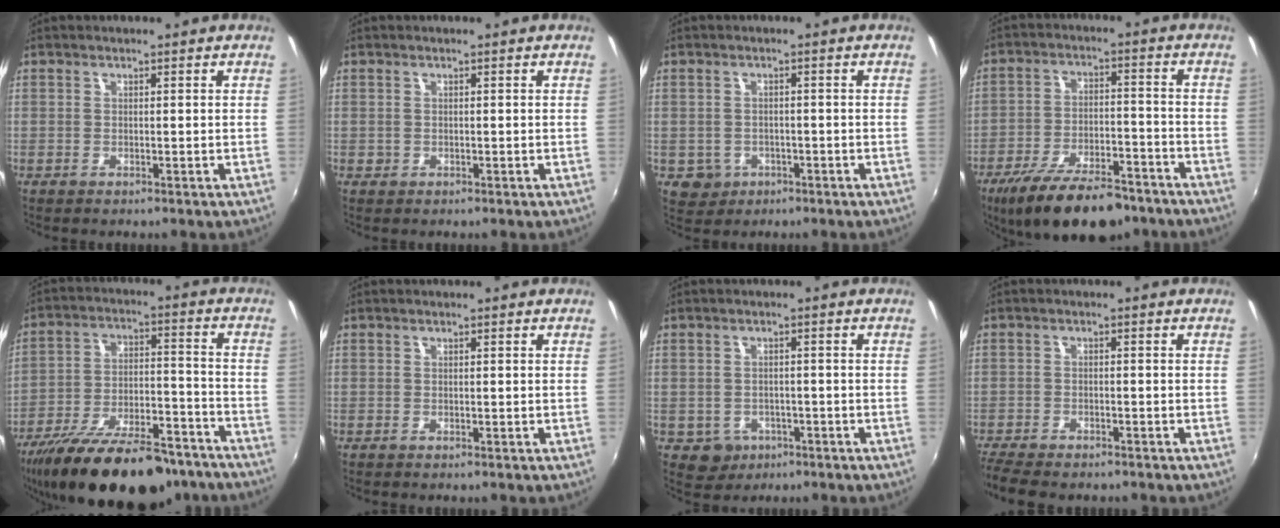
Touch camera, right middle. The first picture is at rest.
{"total": 0.6, "force": [-0.2, 0.6, 0.1], "torque": [0.000, -0.002, -0.003]}
{"total": 4.1, "force": [-1.3, 3.8, 0.9], "torque": [-0.029, 0.001, -0.012]}
{"total": 17.6, "force": [-13.3, 6.4, 9.6], "torque": [-0.188, -0.022, -0.205]}
{"total": 25.0, "force": [-19.4, 8.6, 13.2], "torque": [-0.238, -0.022, -0.287]}
{"total": 0.0}
{"total": 4.4, "force": [-1.8, 3.9, 1.0], "torque": [-0.032, 0.001, -0.018]}
{"total": 8.0, "force": [-7.0, 2.0, 3.4], "torque": [-0.094, -0.032, -0.122]}